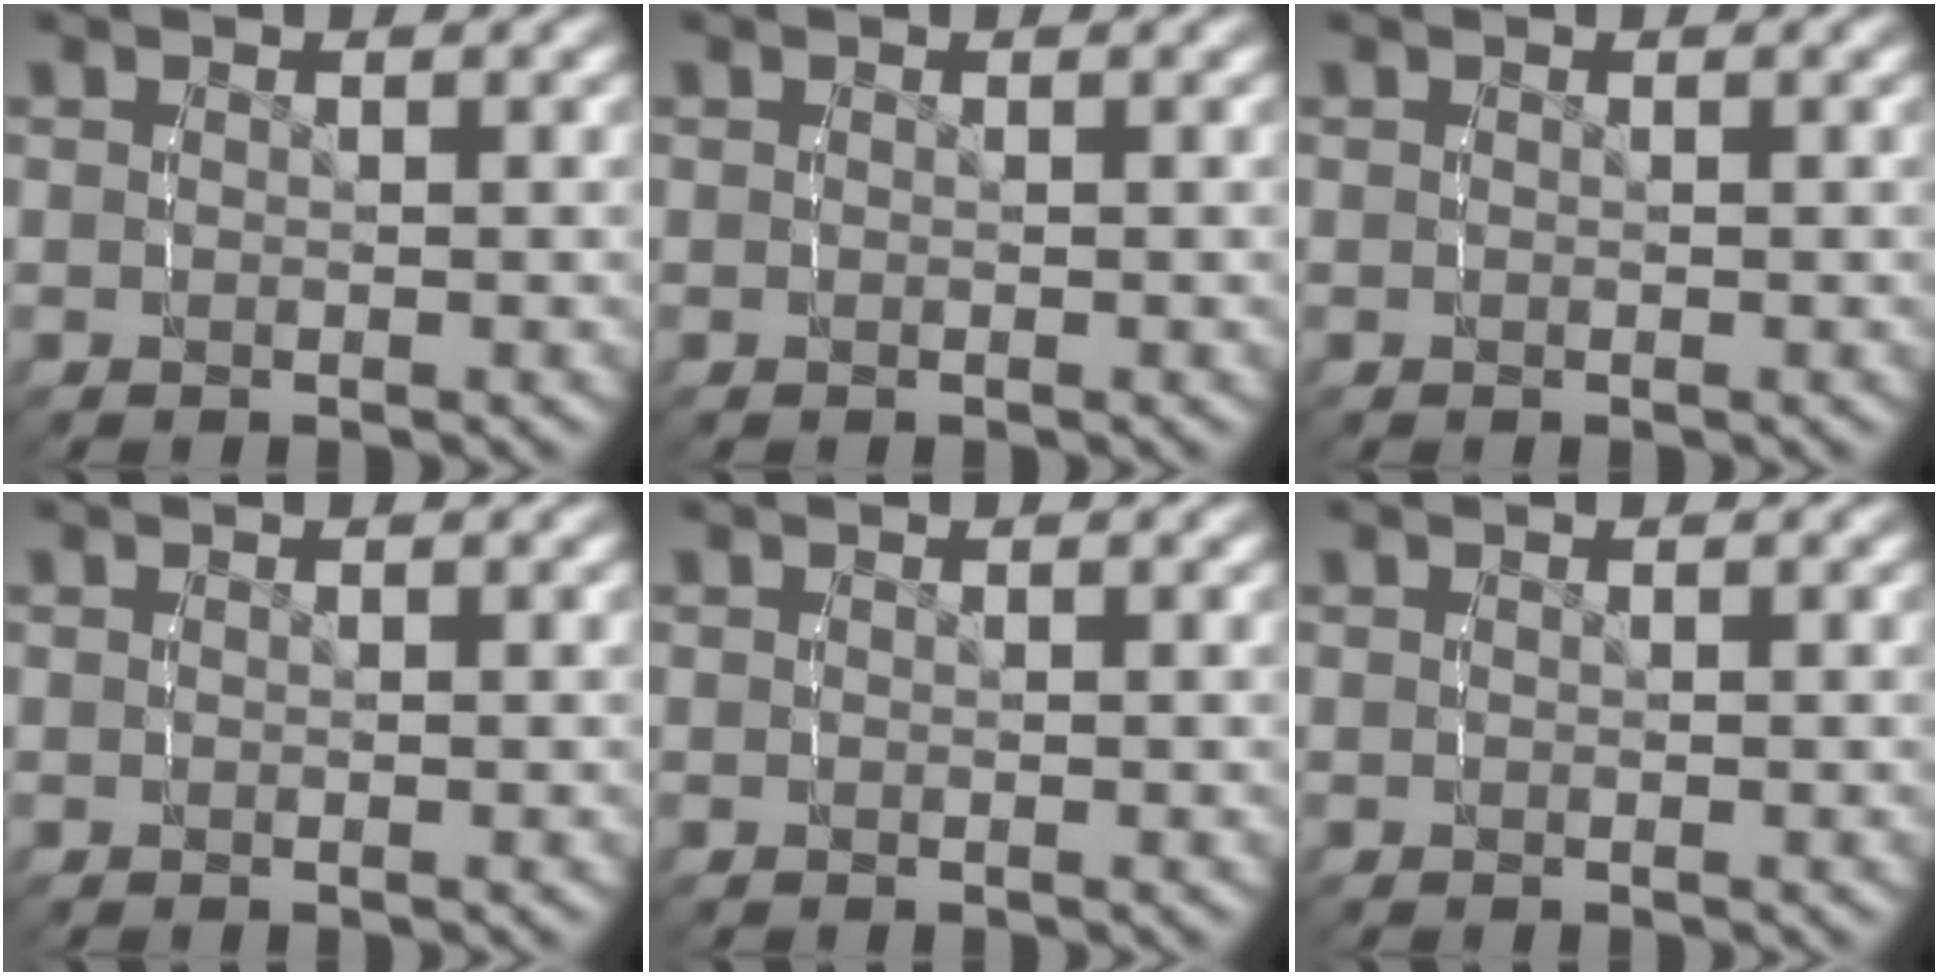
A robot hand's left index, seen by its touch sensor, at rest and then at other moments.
{"total": 0.0}
{"total": 0.0}
{"total": 0.0}
{"total": 0.0}
{"total": 0.0}